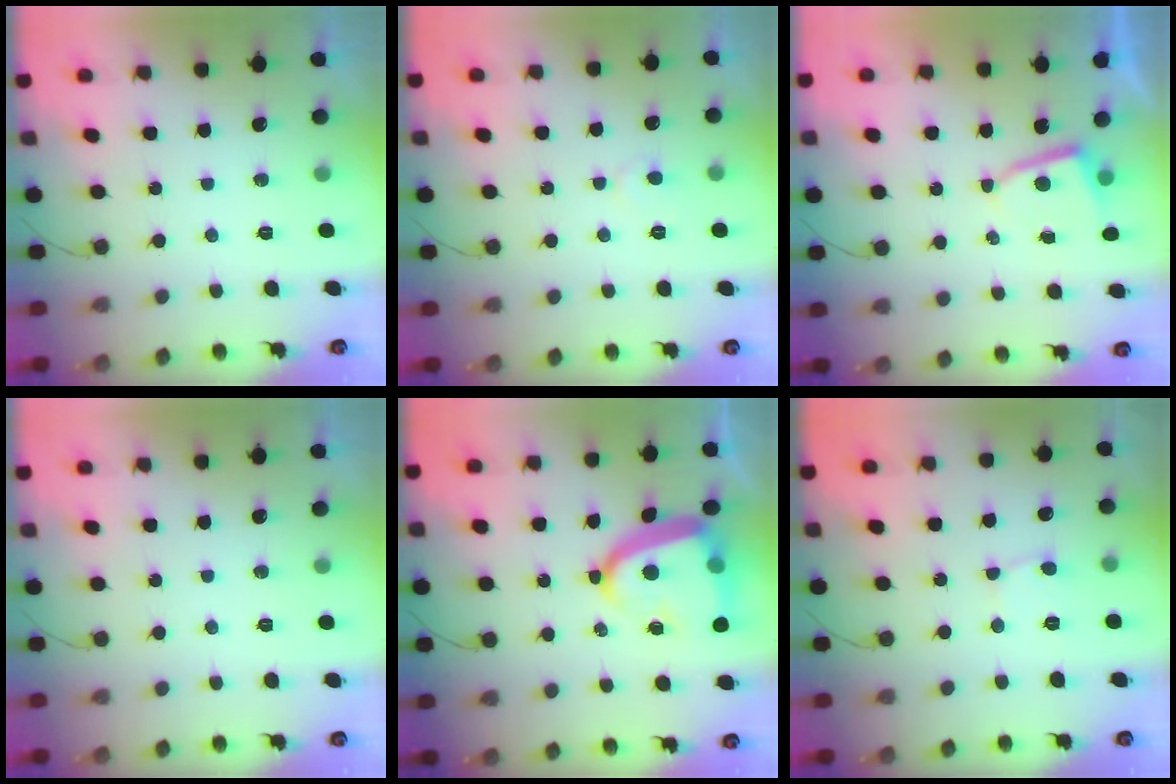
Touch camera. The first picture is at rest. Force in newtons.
{"total": 4.0, "press": 4.0, "slide": 0.4}
{"total": 3.1, "press": 3.1, "slide": 0.3}
{"total": 0.0}
{"total": 17.0, "press": 16.9, "slide": 1.6}
{"total": 2.9, "press": 2.8, "slide": 0.3}